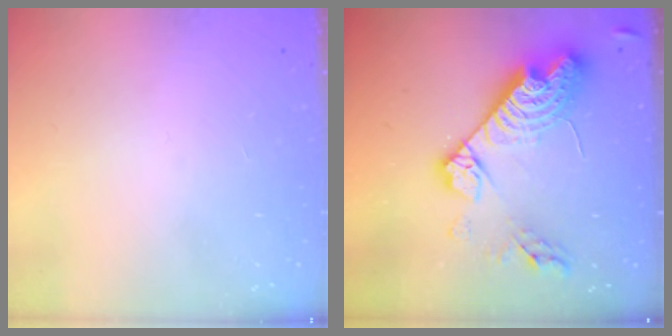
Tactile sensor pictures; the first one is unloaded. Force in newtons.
{"total": 19.2, "press": 19.1, "slide": 1.5}